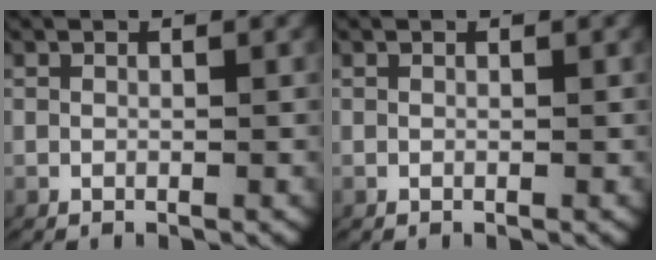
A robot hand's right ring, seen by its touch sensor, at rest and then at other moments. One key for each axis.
{"total": 0.0}